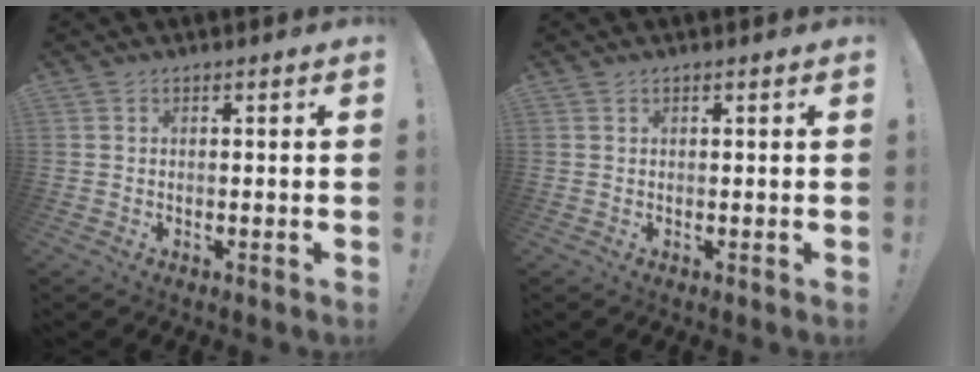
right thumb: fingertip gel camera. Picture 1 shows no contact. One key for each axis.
{"total": 0.6, "fx": 0.6, "fy": 0.1, "fz": 0.1, "tx": 0.006, "ty": -0.004, "tz": 0.010}